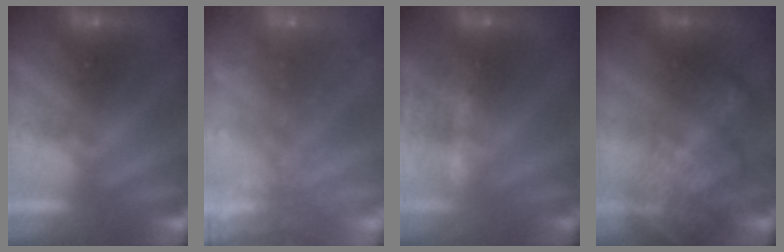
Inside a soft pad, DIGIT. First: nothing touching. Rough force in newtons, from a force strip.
{"total": 5.9}
{"total": 9.3}
{"total": 3.9}